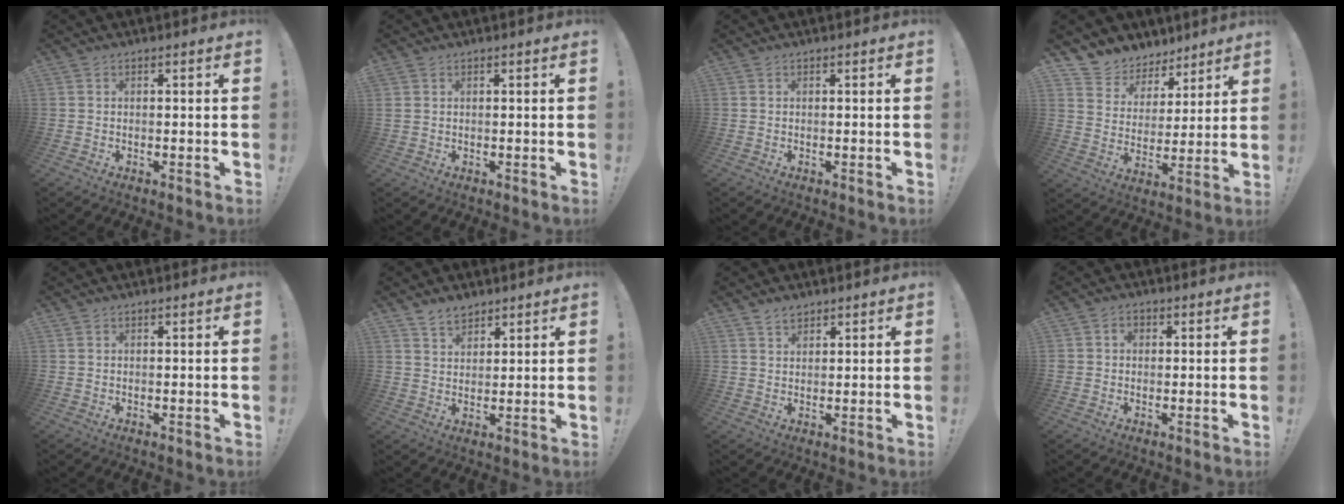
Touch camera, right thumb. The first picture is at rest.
{"total": 0.9, "force": [0.5, 0.6, 0.5], "torque": [-0.012, 0.002, 0.010]}
{"total": 0.0}
{"total": 8.2, "force": [6.0, 5.6, 0.3], "torque": [-0.011, -0.056, 0.119]}
{"total": 0.0}
{"total": 5.4, "force": [4.4, 2.9, 1.3], "torque": [-0.016, -0.027, 0.083]}
{"total": 3.0, "force": [2.5, 1.5, 0.7], "torque": [-0.003, -0.014, 0.045]}
{"total": 2.7, "force": [0.0, 2.3, 1.3], "torque": [-0.021, 0.005, 0.000]}